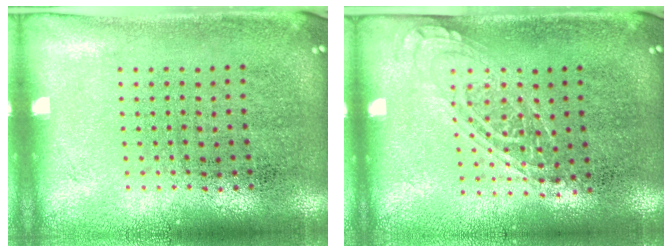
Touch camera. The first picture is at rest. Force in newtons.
{"total": 1.3, "press": 1.2, "slide": 0.6}